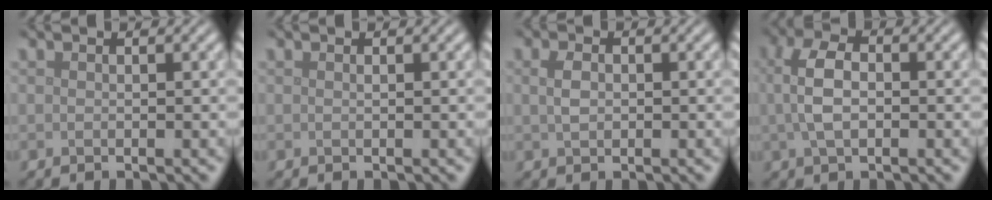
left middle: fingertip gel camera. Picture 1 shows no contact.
{"total": 0.0}
{"total": 1.6, "force": [0.2, 1.1, 1.2], "torque": [-0.028, 0.000, 0.006]}
{"total": 4.1, "force": [0.2, 2.2, 3.4], "torque": [-0.076, 0.005, 0.003]}